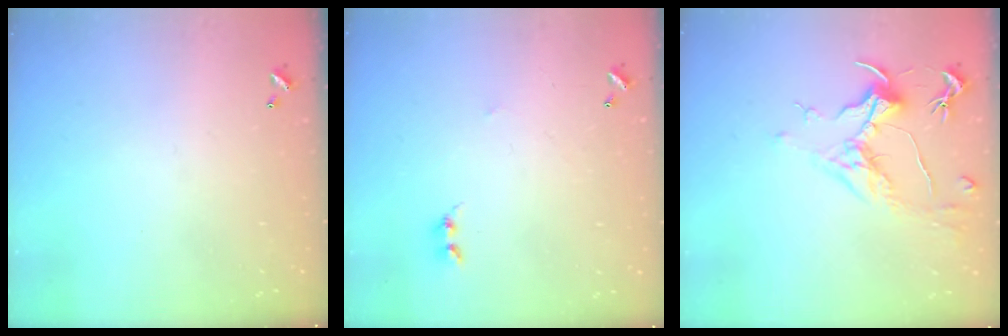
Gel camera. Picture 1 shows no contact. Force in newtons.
{"total": 2.8, "press": 2.7, "slide": 0.4}
{"total": 1.6, "press": 1.4, "slide": 0.8}